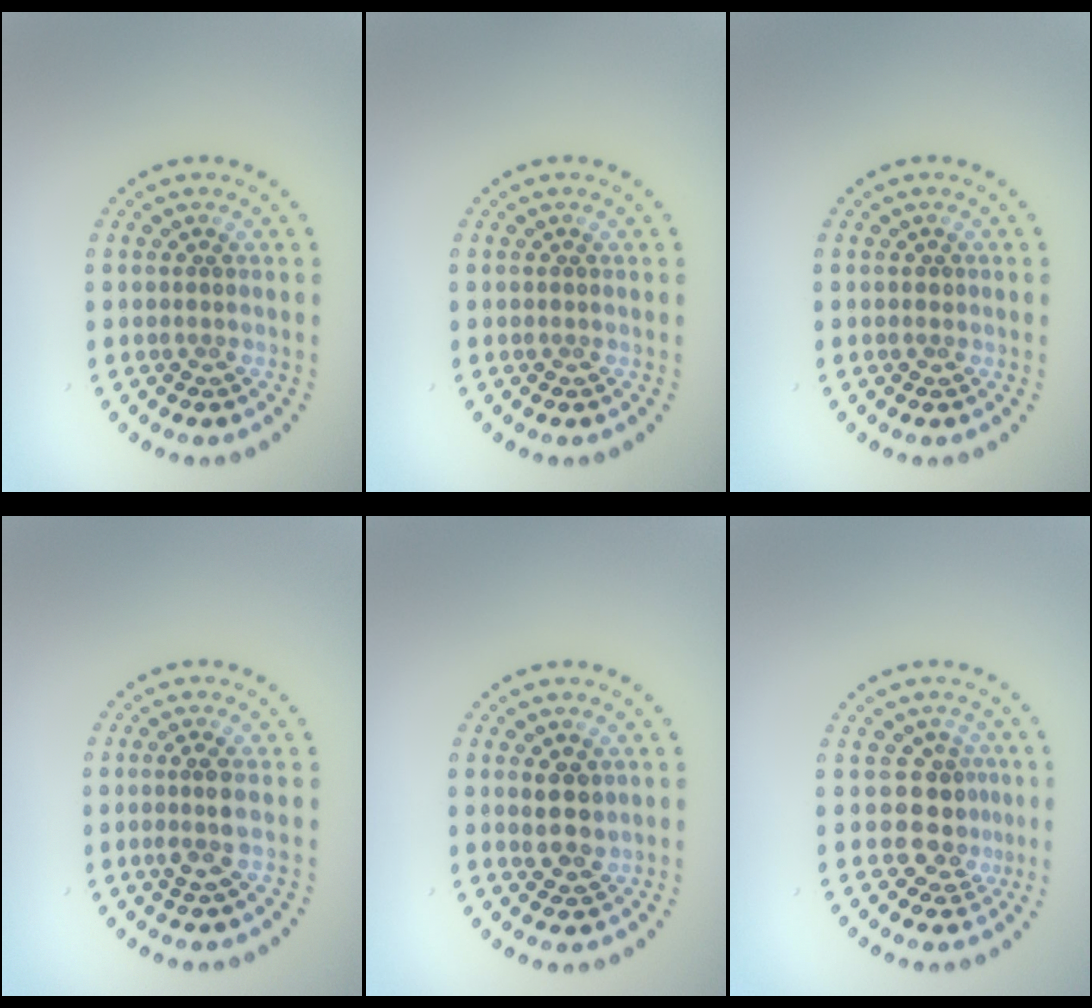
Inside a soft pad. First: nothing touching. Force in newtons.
{"total": 0.0}
{"total": 0.7, "press": 0.6, "slide": 0.3}
{"total": 1.8, "press": 1.4, "slide": 1.1}
{"total": 2.3, "press": 2.2, "slide": 0.9}
{"total": 3.1, "press": 2.5, "slide": 1.8}